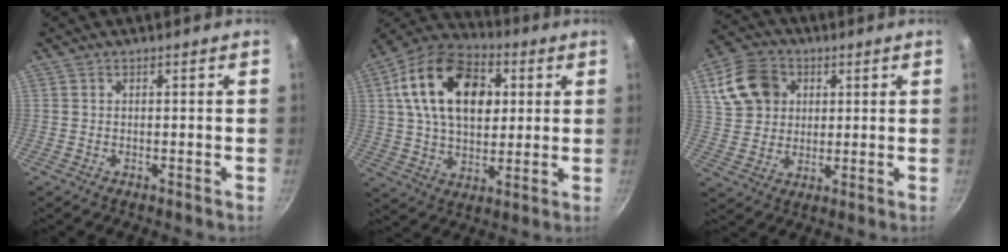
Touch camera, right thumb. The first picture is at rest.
{"total": 21.0, "force": [5.4, 13.7, 15.1], "torque": [-0.231, 0.006, 0.080]}
{"total": 12.2, "force": [4.2, 9.8, 6.0], "torque": [-0.093, 0.007, 0.077]}